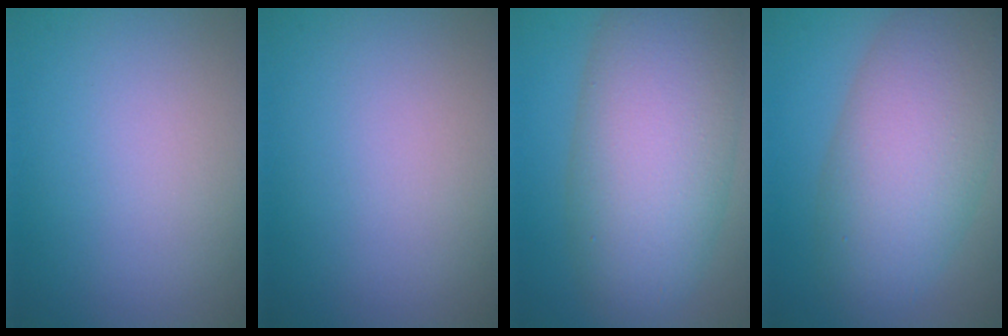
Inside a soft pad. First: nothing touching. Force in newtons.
{"total": 0.0}
{"total": 11.2, "press": 11.2, "slide": 0.1}
{"total": 9.4, "press": 9.4, "slide": 0.4}